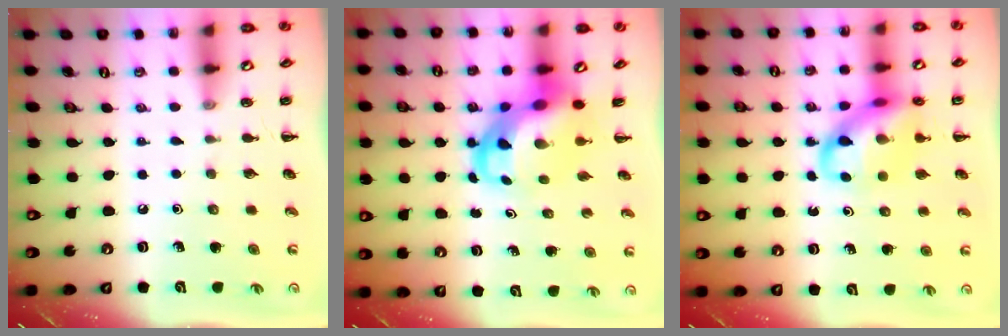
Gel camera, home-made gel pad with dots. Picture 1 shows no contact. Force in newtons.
{"total": 7.4, "press": 7.1, "slide": 2.2}
{"total": 13.6, "press": 13.1, "slide": 3.4}